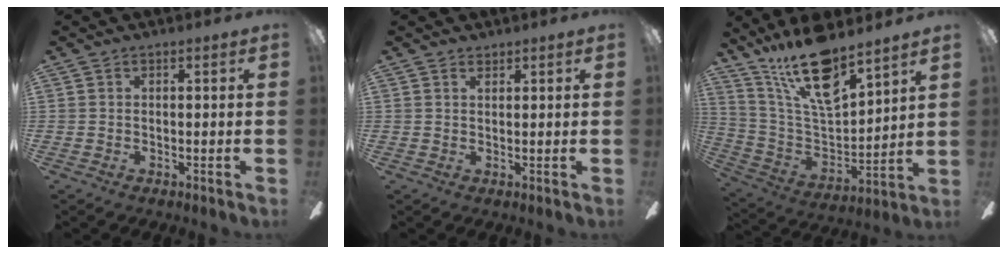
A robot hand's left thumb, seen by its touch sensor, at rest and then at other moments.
{"total": 1.1, "force": [1.0, 0.5, 0.2], "torque": [-0.006, 0.000, 0.019]}
{"total": 18.9, "force": [13.8, 6.1, 11.3], "torque": [-0.219, -0.088, 0.240]}